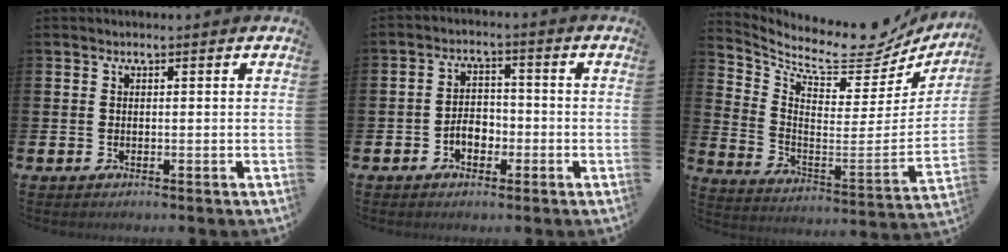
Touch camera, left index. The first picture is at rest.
{"total": 3.4, "force": [-1.5, 2.3, 2.0], "torque": [-0.028, 0.002, -0.034]}
{"total": 8.0, "force": [6.8, 2.9, 3.1], "torque": [-0.067, -0.074, 0.106]}